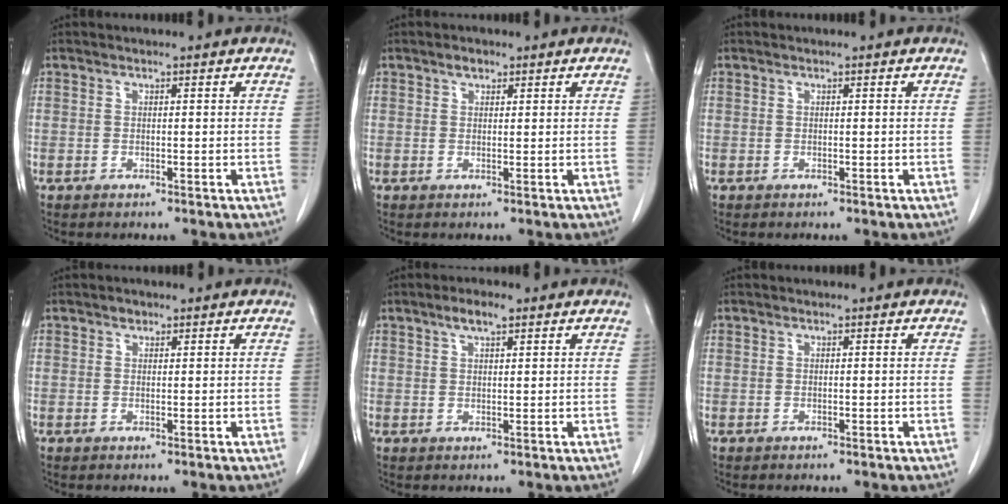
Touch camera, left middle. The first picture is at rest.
{"total": 1.3, "force": [0.8, 0.8, 0.5], "torque": [-0.011, 0.002, 0.013]}
{"total": 0.0}
{"total": 0.8, "force": [0.6, 0.6, 0.2], "torque": [-0.003, -0.002, 0.007]}
{"total": 3.0, "force": [1.9, 0.8, 2.2], "torque": [-0.044, 0.007, 0.035]}
{"total": 0.0}